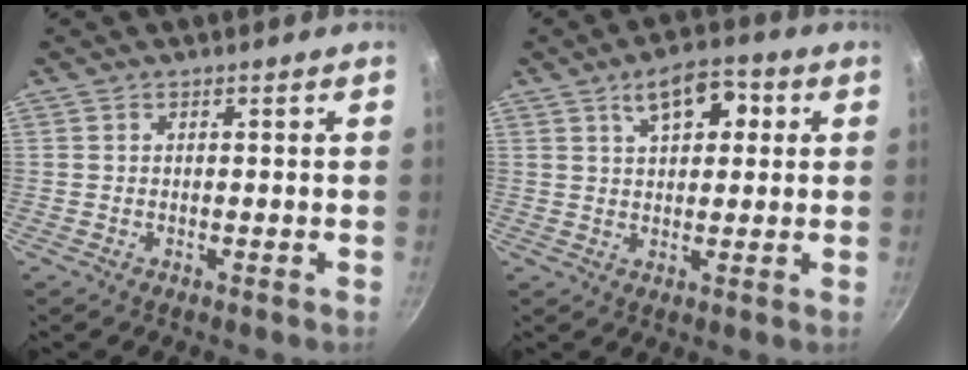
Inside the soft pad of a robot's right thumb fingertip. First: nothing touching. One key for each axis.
{"total": 8.6, "fx": 3.2, "fy": 4.6, "fz": 6.5, "tx": -0.077, "ty": 0.005, "tz": 0.044}